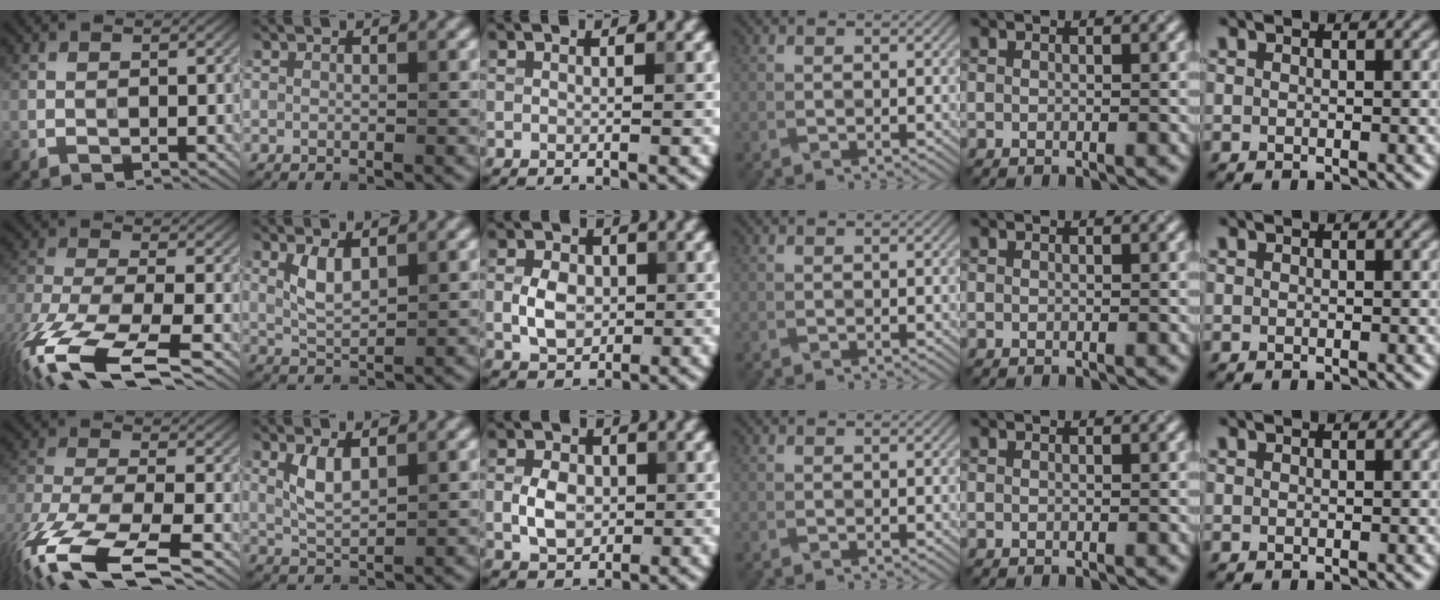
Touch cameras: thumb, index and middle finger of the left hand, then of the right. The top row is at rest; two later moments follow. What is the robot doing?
{"motion": "wrap", "object": "crepe paper"}